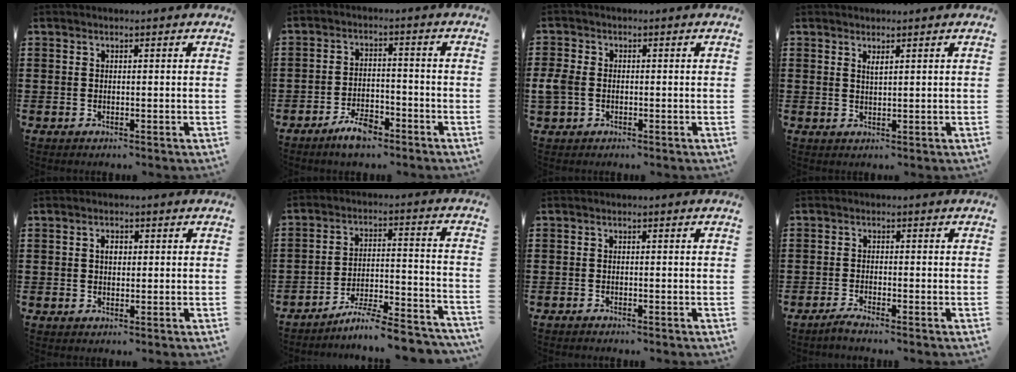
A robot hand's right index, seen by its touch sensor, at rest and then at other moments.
{"total": 5.0, "force": [-3.6, 1.8, 2.9], "torque": [-0.051, 0.013, -0.068]}
{"total": 2.8, "force": [-0.9, 2.1, 1.7], "torque": [-0.056, -0.005, -0.023]}
{"total": 1.1, "force": [0.8, 0.1, 0.7], "torque": [-0.014, 0.001, 0.014]}
{"total": 1.8, "force": [0.4, 1.1, 1.3], "torque": [-0.027, 0.009, 0.005]}
{"total": 6.7, "force": [-6.1, 0.1, 2.7], "torque": [-0.040, -0.001, -0.118]}
{"total": 0.8, "force": [-0.8, 0.1, -0.1], "torque": [-0.001, 0.001, -0.016]}
{"total": 1.5, "force": [-1.3, -0.1, 0.7], "torque": [-0.011, -0.002, -0.024]}